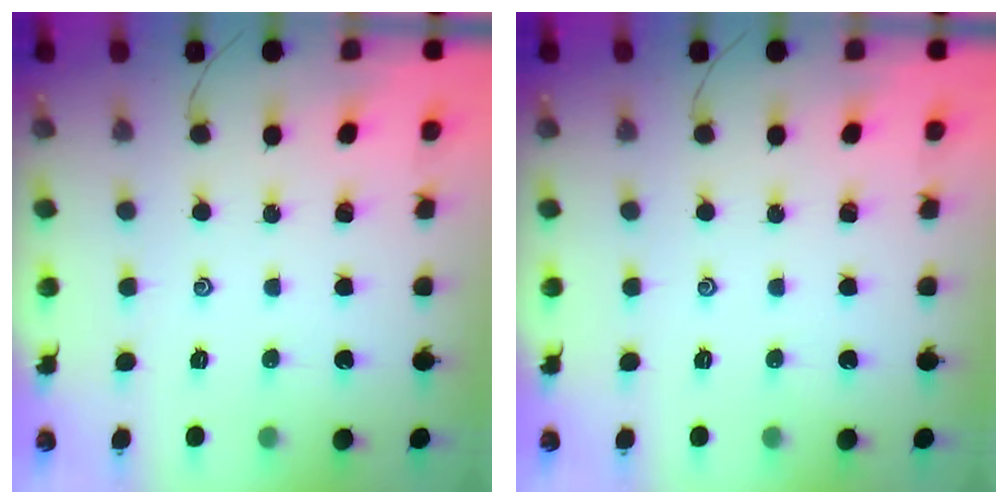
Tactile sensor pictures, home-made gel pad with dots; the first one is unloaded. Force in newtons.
{"total": 0.0}